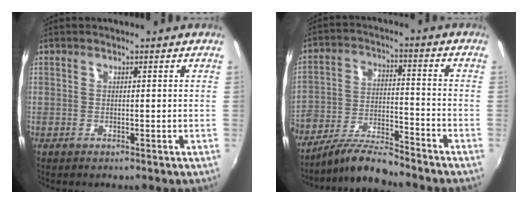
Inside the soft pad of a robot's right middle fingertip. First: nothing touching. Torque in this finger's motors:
{"motor_torque": [1.09, -1.05, 0.39, 0.21]}